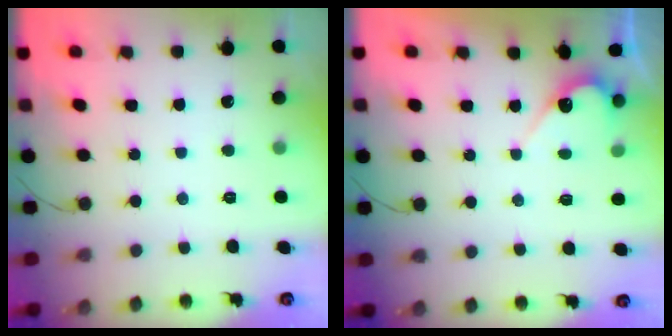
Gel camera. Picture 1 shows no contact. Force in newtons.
{"total": 5.0, "press": 5.0, "slide": 0.2}